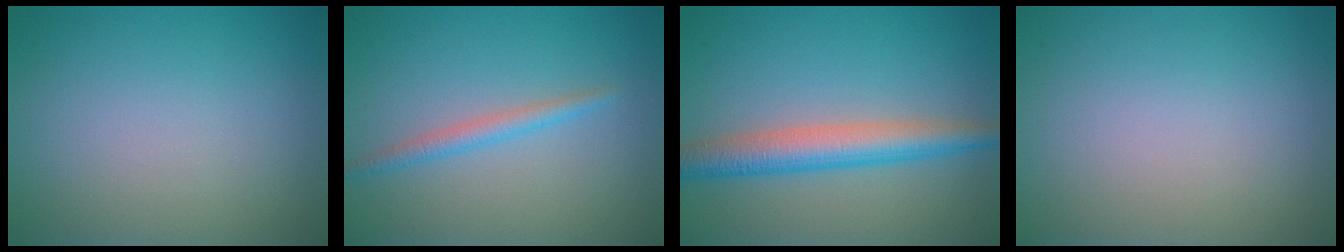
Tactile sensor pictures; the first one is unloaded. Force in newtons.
{"total": 1.7, "press": 1.7, "slide": 0.1}
{"total": 4.8, "press": 4.8, "slide": 0.1}
{"total": 0.0}